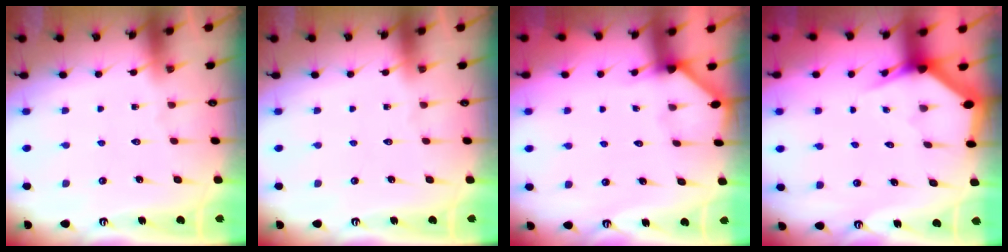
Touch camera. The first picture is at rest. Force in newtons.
{"total": 0.0}
{"total": 1.9, "press": 1.9, "slide": 0.2}
{"total": 2.9, "press": 2.9, "slide": 0.1}